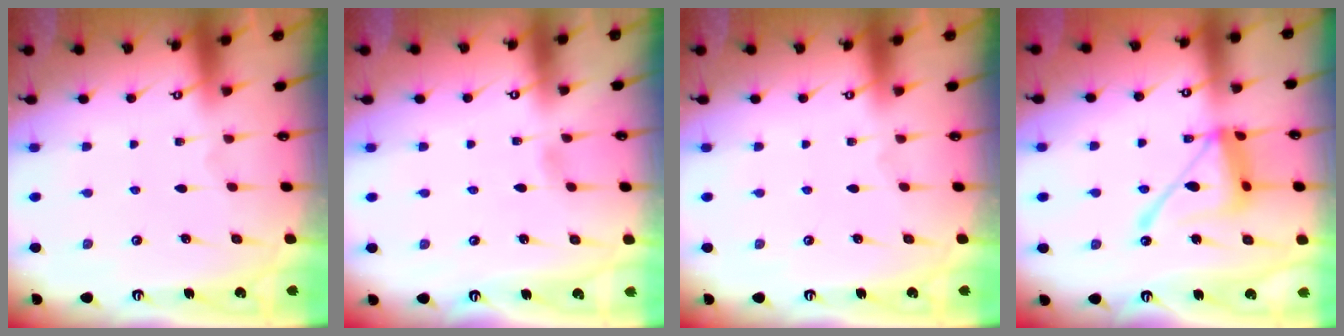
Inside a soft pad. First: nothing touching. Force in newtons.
{"total": 2.1, "press": 2.1, "slide": 0.3}
{"total": 0.0}
{"total": 15.5, "press": 15.4, "slide": 1.4}